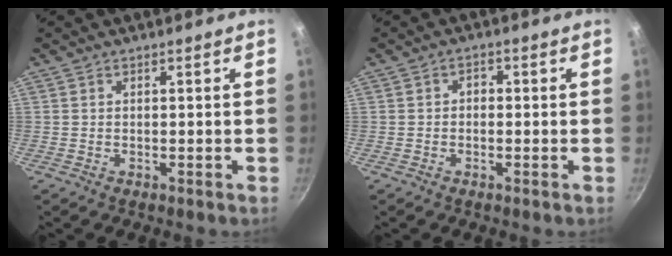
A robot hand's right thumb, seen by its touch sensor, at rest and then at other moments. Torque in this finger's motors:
{"motor_torque": [-0.40, 0.24, -0.05, 0.10, 0.06]}